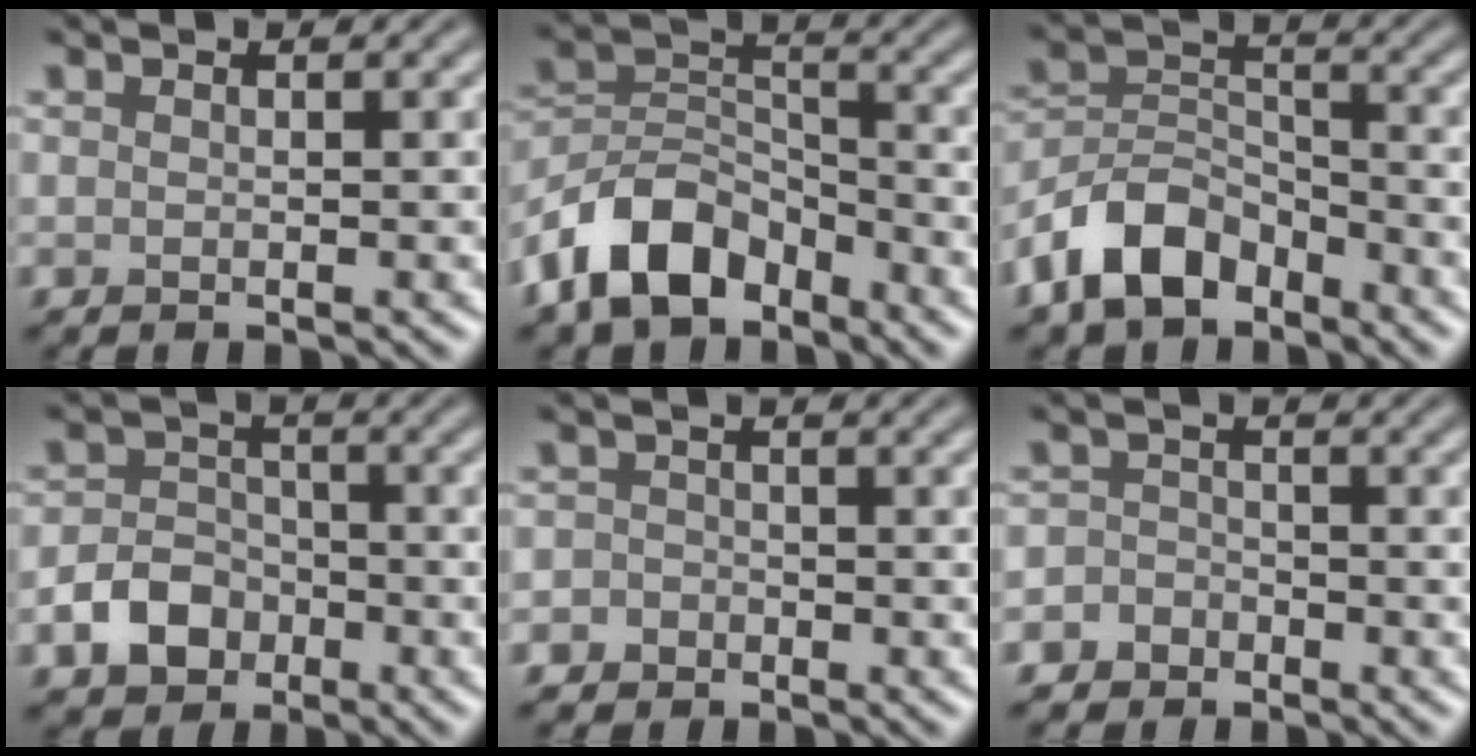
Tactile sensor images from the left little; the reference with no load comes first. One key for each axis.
{"total": 7.6, "fx": -5.1, "fy": 4.2, "fz": 3.9, "tx": -0.068, "ty": 0.005, "tz": -0.108}
{"total": 6.4, "fx": -4.3, "fy": 3.5, "fz": 3.1, "tx": -0.059, "ty": 0.005, "tz": -0.092}
{"total": 4.1, "fx": -2.0, "fy": 3.0, "fz": 1.8, "tx": -0.032, "ty": 0.001, "tz": -0.040}
{"total": 2.0, "fx": -1.1, "fy": 1.7, "fz": 0.1, "tx": 0.024, "ty": 0.008, "tz": -0.027}
{"total": 2.7, "fx": -1.7, "fy": 2.1, "fz": 0.1, "tx": 0.031, "ty": 0.005, "tz": -0.040}